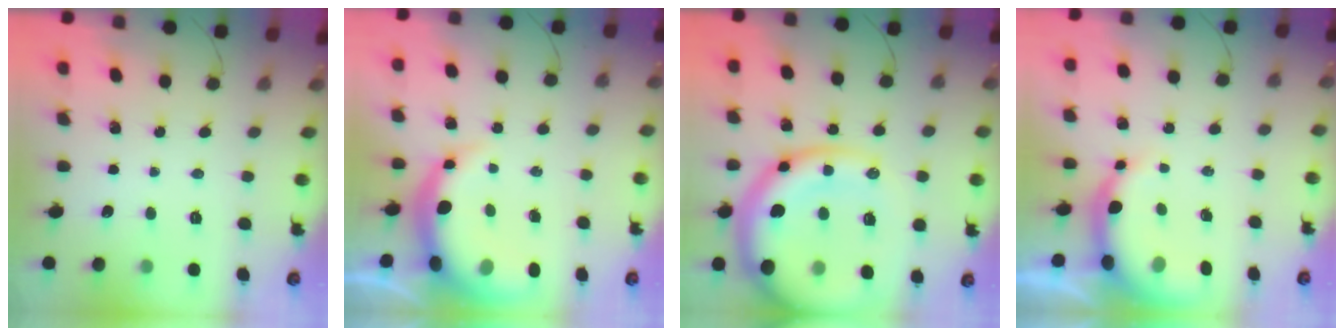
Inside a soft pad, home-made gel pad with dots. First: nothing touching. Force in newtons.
{"total": 9.6, "press": 9.3, "slide": 2.5}
{"total": 23.4, "press": 22.8, "slide": 5.2}
{"total": 8.2, "press": 8.2, "slide": 1.0}